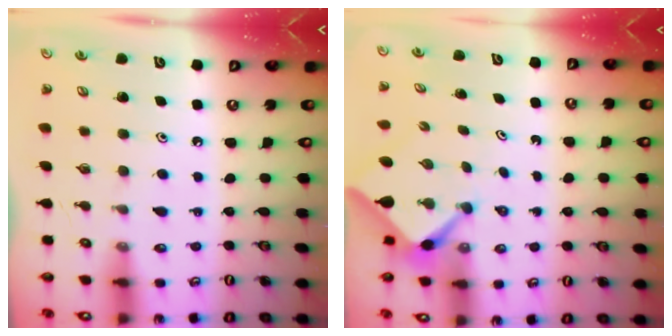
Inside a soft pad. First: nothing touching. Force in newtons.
{"total": 2.6, "press": 2.6, "slide": 0.3}